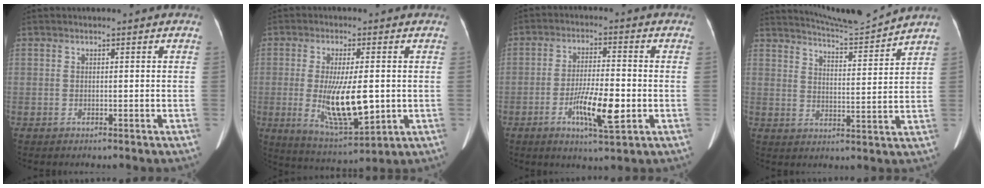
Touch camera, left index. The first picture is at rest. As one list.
[{"total": 11.1, "force": [-0.9, 3.0, 10.7], "torque": [-0.197, -0.026, -0.005]}, {"total": 8.2, "force": [-2.6, 1.4, 7.7], "torque": [-0.139, -0.009, -0.045]}, {"total": 9.2, "force": [8.9, -2.1, 1.1], "torque": [-0.032, -0.026, 0.145]}]